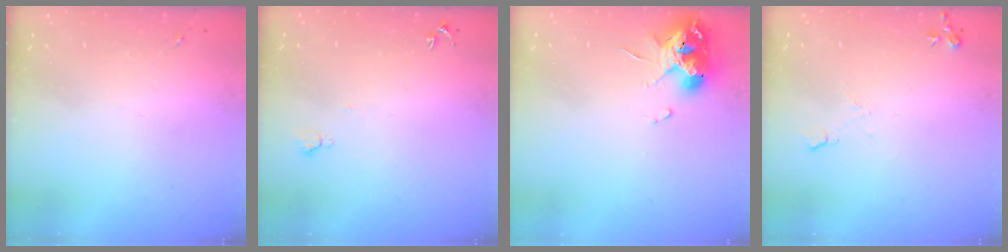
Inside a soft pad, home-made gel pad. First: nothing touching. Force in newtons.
{"total": 4.8, "press": 4.8, "slide": 0.6}
{"total": 10.3, "press": 10.3, "slide": 1.3}
{"total": 6.9, "press": 6.8, "slide": 1.0}